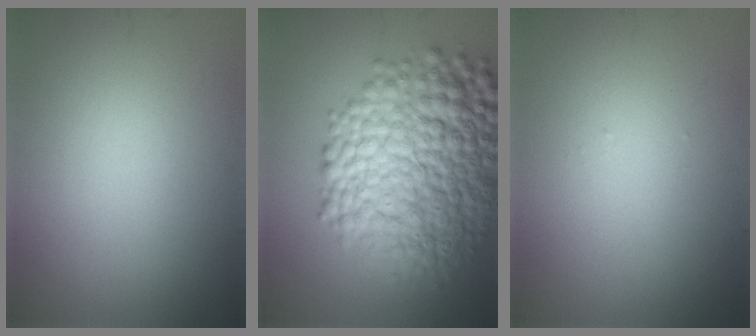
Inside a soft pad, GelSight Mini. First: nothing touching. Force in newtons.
{"total": 12.2, "press": 12.2, "slide": 0.1}
{"total": 0.0}